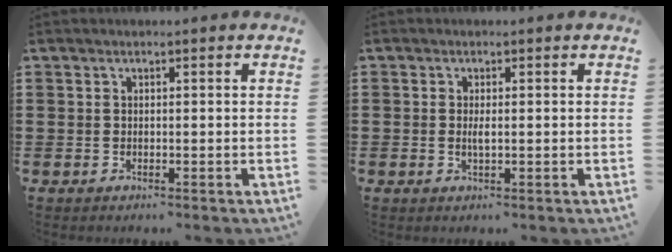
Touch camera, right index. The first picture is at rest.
{"total": 1.5, "force": [-0.1, 0.4, 1.4], "torque": [-0.026, 0.000, -0.002]}